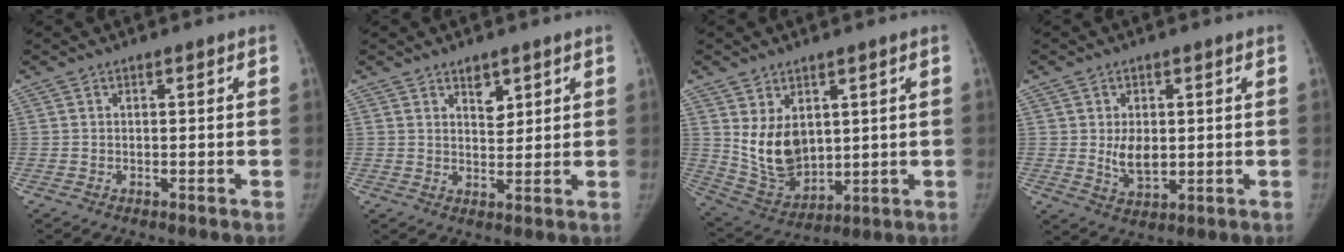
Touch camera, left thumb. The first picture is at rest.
{"total": 3.9, "force": [2.4, 2.3, 2.1], "torque": [-0.011, -0.018, 0.041]}
{"total": 11.2, "force": [2.8, 7.8, 7.6], "torque": [-0.106, -0.027, 0.080]}
{"total": 6.0, "force": [0.5, 4.1, 4.3], "torque": [-0.054, -0.012, 0.019]}